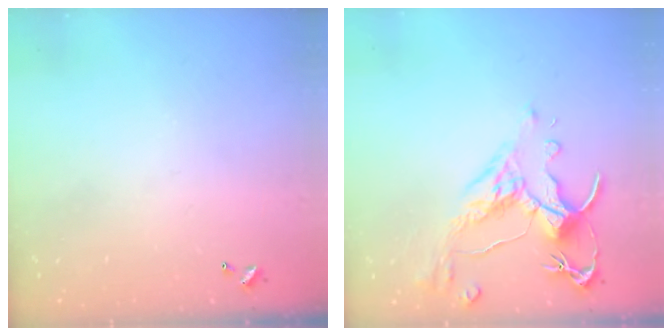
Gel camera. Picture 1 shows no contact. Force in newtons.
{"total": 3.1, "press": 2.9, "slide": 1.3}